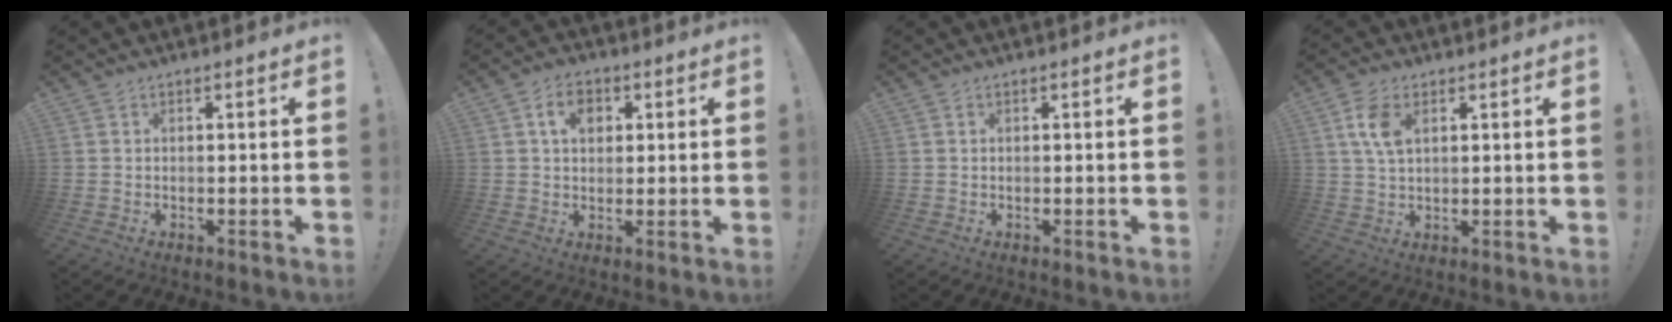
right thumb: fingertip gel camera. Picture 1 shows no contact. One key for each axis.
{"total": 7.3, "fx": 2.2, "fy": 5.2, "fz": 4.7, "tx": -0.070, "ty": 0.007, "tz": 0.039}
{"total": 0.0}
{"total": 6.5, "fx": 2.3, "fy": 3.5, "fz": 5.0, "tx": -0.103, "ty": 0.002, "tz": 0.043}